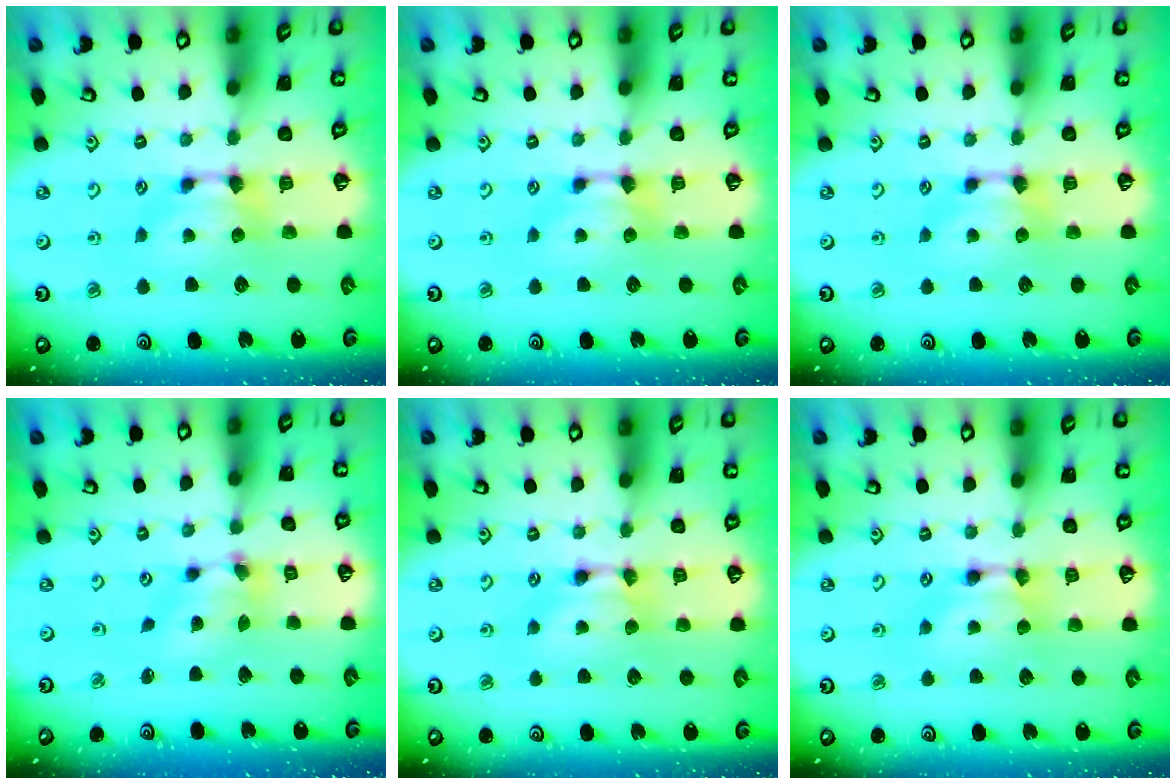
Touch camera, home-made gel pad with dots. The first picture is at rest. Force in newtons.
{"total": 0.0}
{"total": 0.0}
{"total": 4.6, "press": 4.1, "slide": 1.9}
{"total": 1.8, "press": 1.7, "slide": 0.1}
{"total": 1.7, "press": 1.7, "slide": 0.2}